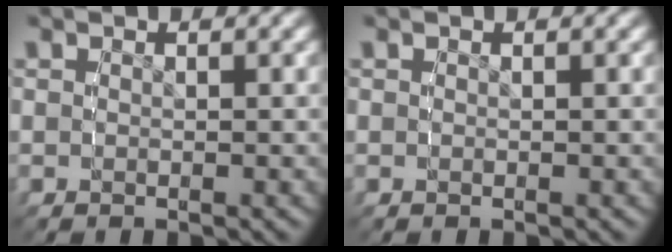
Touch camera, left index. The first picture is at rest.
{"total": 0.0}